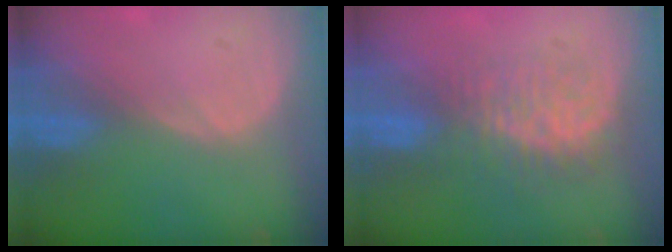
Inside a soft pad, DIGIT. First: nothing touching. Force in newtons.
{"total": 7.7, "press": 7.3, "slide": 2.7}